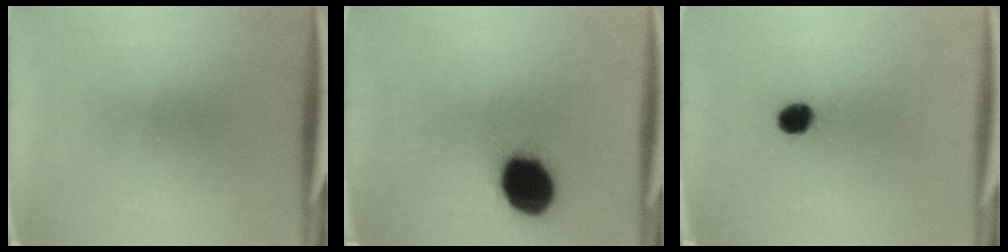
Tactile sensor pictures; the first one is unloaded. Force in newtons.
{"total": 17.2}
{"total": 4.2}